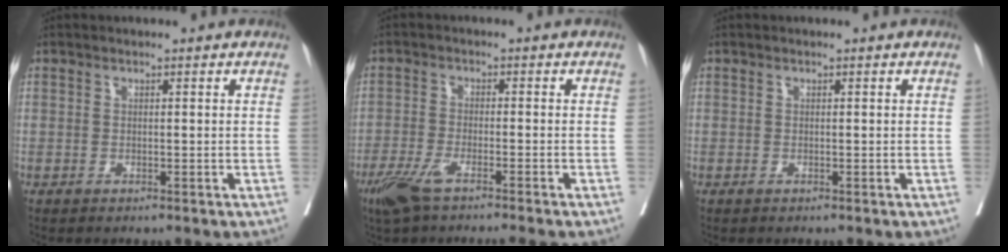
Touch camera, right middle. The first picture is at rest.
{"total": 6.9, "force": [-5.1, 0.1, 4.6], "torque": [-0.079, -0.016, -0.089]}
{"total": 0.0}